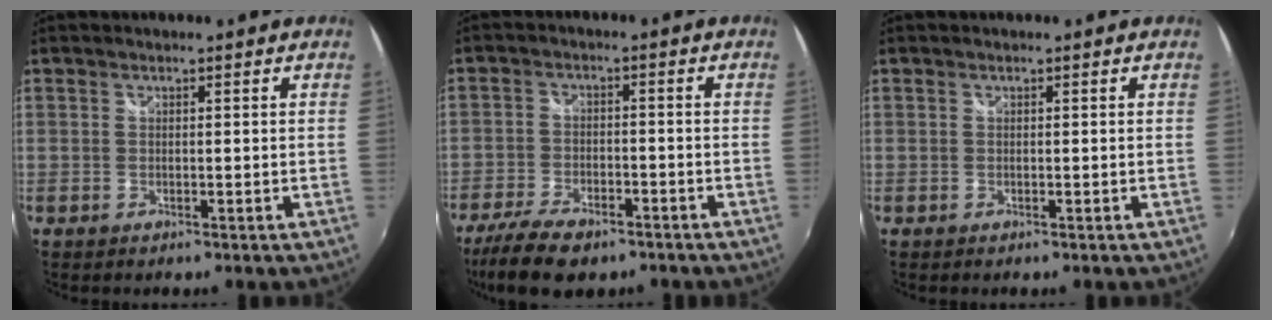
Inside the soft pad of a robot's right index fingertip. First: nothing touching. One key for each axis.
{"total": 12.2, "fx": -9.0, "fy": 4.9, "fz": 6.6, "tx": -0.160, "ty": -0.027, "tz": -0.157}
{"total": 0.0}